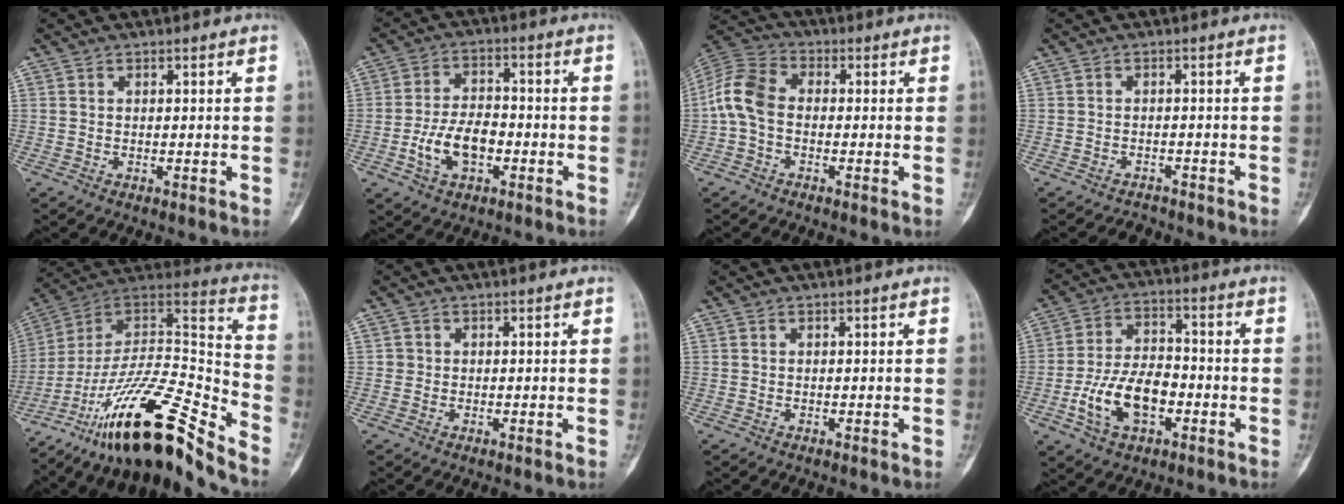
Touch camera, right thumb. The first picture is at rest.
{"total": 9.1, "force": [-2.8, 5.3, 6.8], "torque": [-0.119, 0.022, -0.051]}
{"total": 8.3, "force": [-1.1, 5.5, 6.1], "torque": [-0.122, 0.026, -0.040]}
{"total": 2.5, "force": [-2.3, 1.0, -0.2], "torque": [-0.002, 0.012, -0.034]}
{"total": 26.4, "force": [-19.4, 5.1, 17.2], "torque": [-0.264, 0.101, -0.333]}
{"total": 1.0, "force": [0.0, 1.0, 0.1], "torque": [0.004, 0.004, -0.001]}
{"total": 0.0}
{"total": 12.9, "force": [-4.1, 7.5, 9.7], "torque": [-0.170, 0.030, -0.073]}